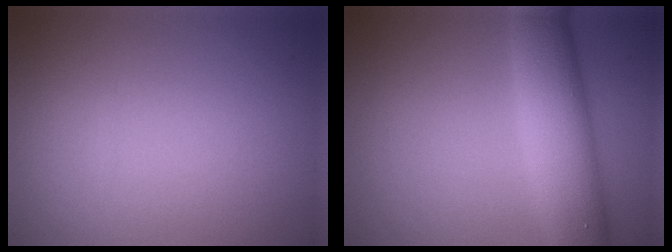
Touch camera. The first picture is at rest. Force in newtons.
{"total": 7.0, "press": 7.0, "slide": 0.1}